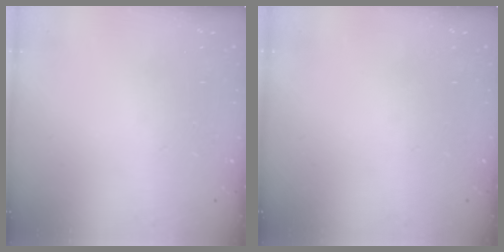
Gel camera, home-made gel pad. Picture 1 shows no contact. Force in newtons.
{"total": 0.0}